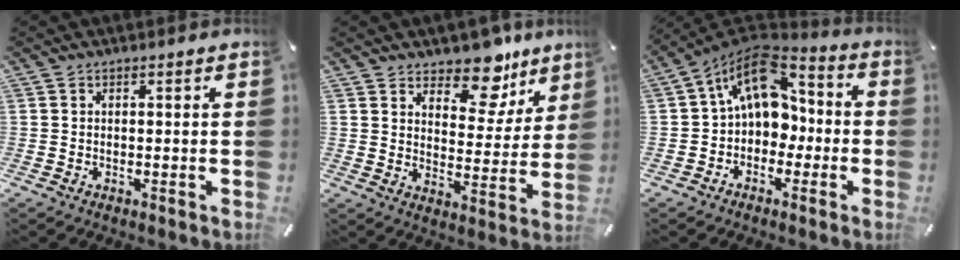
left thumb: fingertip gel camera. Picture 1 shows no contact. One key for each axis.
{"total": 11.7, "fx": 9.3, "fy": 5.7, "fz": 4.0, "tx": -0.040, "ty": -0.080, "tz": 0.163}
{"total": 14.8, "fx": 2.9, "fy": 10.7, "fz": 9.8, "tx": -0.165, "ty": -0.013, "tz": 0.048}